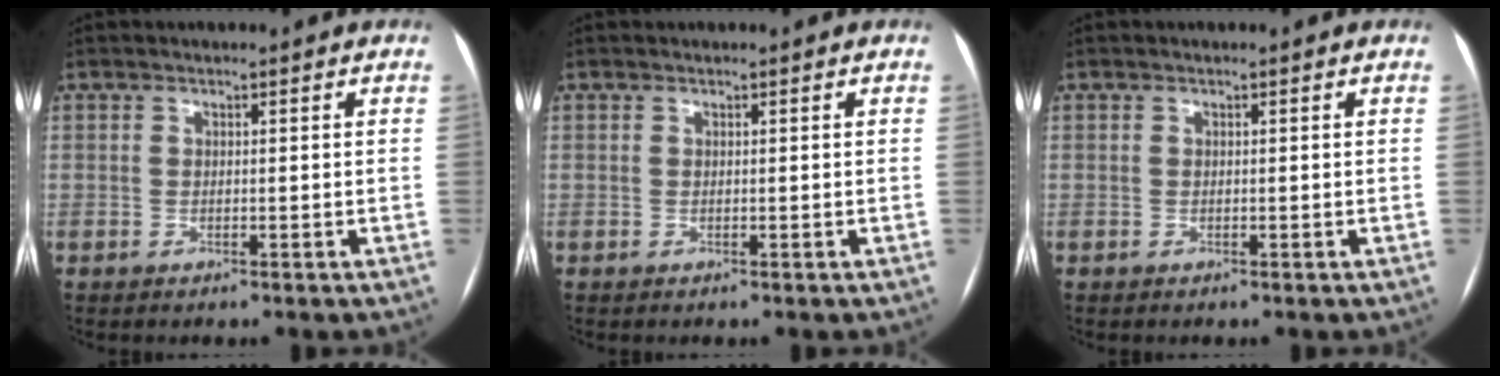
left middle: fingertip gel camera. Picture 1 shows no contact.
{"total": 0.0}
{"total": 0.0}